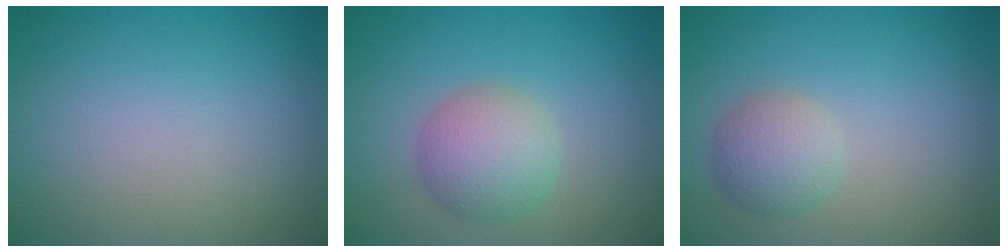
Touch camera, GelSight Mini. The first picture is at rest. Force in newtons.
{"total": 4.1, "press": 4.1, "slide": 0.2}
{"total": 2.8, "press": 2.8, "slide": 0.1}